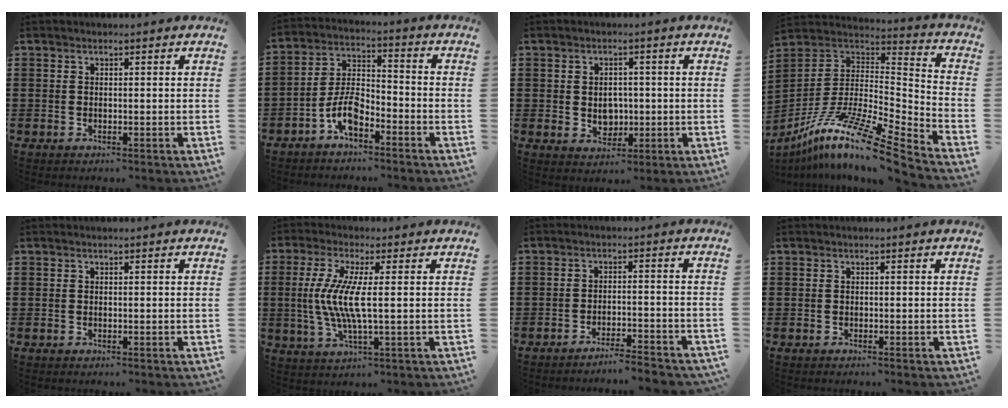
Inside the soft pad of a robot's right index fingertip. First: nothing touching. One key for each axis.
{"total": 6.5, "fx": -3.9, "fy": 2.8, "fz": 4.4, "tx": -0.102, "ty": 0.008, "tz": -0.076}
{"total": 3.2, "fx": -0.1, "fy": 2.7, "fz": 1.7, "tx": -0.025, "ty": 0.000, "tz": -0.006}
{"total": 13.8, "fx": -9.2, "fy": 1.8, "fz": 10.1, "tx": -0.192, "ty": 0.007, "tz": -0.174}
{"total": 0.0}
{"total": 7.5, "fx": 0.1, "fy": 0.9, "fz": 7.5, "tx": -0.167, "ty": -0.016, "tz": -0.008}
{"total": 3.4, "fx": -3.3, "fy": -0.2, "fz": 0.7, "tx": -0.016, "ty": -0.001, "tz": -0.069}
{"total": 0.0}